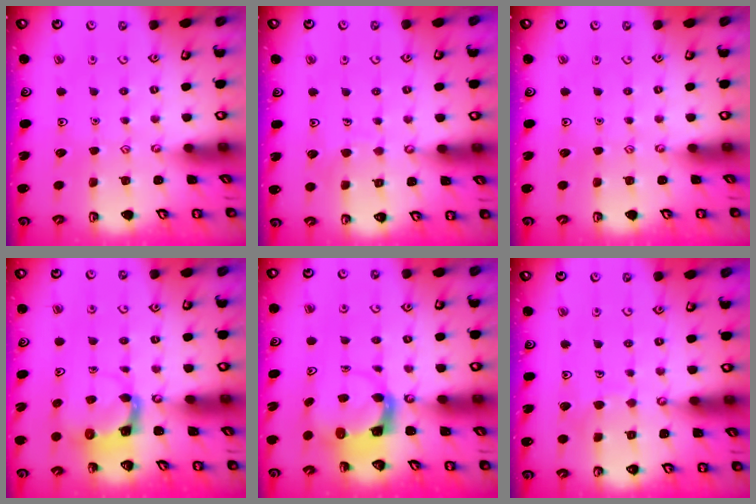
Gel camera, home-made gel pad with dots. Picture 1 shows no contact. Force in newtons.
{"total": 5.2, "press": 5.2, "slide": 0.3}
{"total": 0.0}
{"total": 3.9, "press": 3.9, "slide": 0.6}
{"total": 3.7, "press": 3.7, "slide": 0.5}
{"total": 4.6, "press": 4.6, "slide": 0.3}